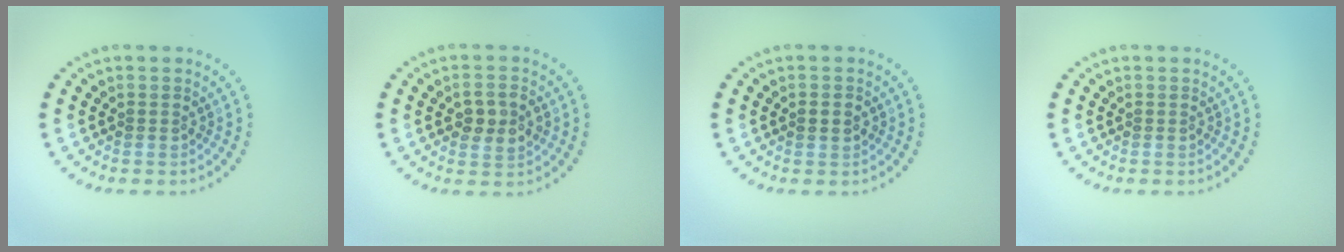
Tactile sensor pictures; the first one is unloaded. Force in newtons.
{"total": 2.8, "press": 2.8, "slide": 0.1}
{"total": 1.7, "press": 1.7, "slide": 0.1}
{"total": 0.0}